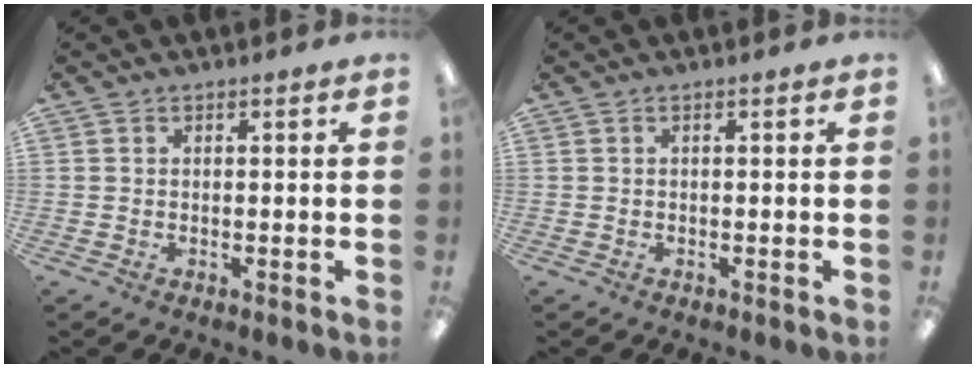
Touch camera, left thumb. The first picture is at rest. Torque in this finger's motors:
{"motor_torque": [0.10, -0.02, 0.39, -0.23, 0.02]}